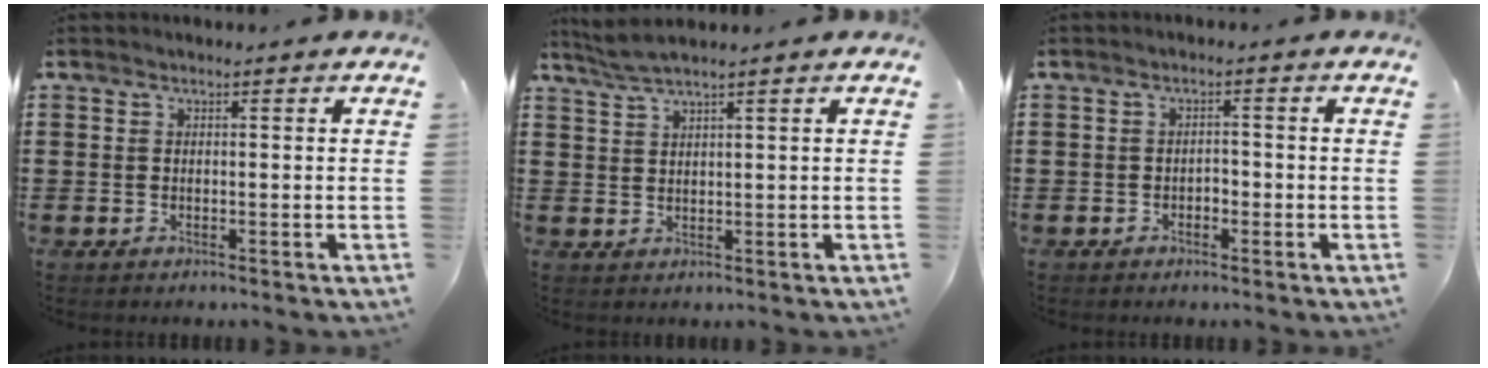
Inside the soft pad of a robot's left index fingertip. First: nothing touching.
{"total": 2.7, "force": [2.1, 0.0, 1.6], "torque": [-0.035, 0.003, 0.039]}
{"total": 1.3, "force": [-0.8, 0.7, 0.6], "torque": [-0.017, 0.001, -0.018]}